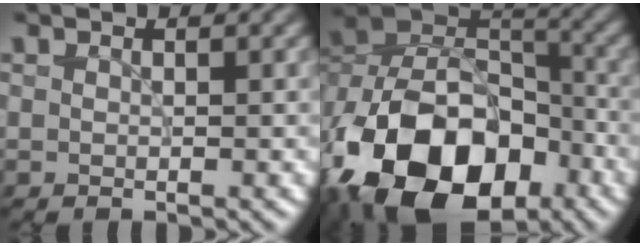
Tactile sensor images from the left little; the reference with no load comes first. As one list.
[{"total": 18.2, "force": [-8.9, 11.8, 10.5], "torque": [-0.186, -0.005, -0.161]}]